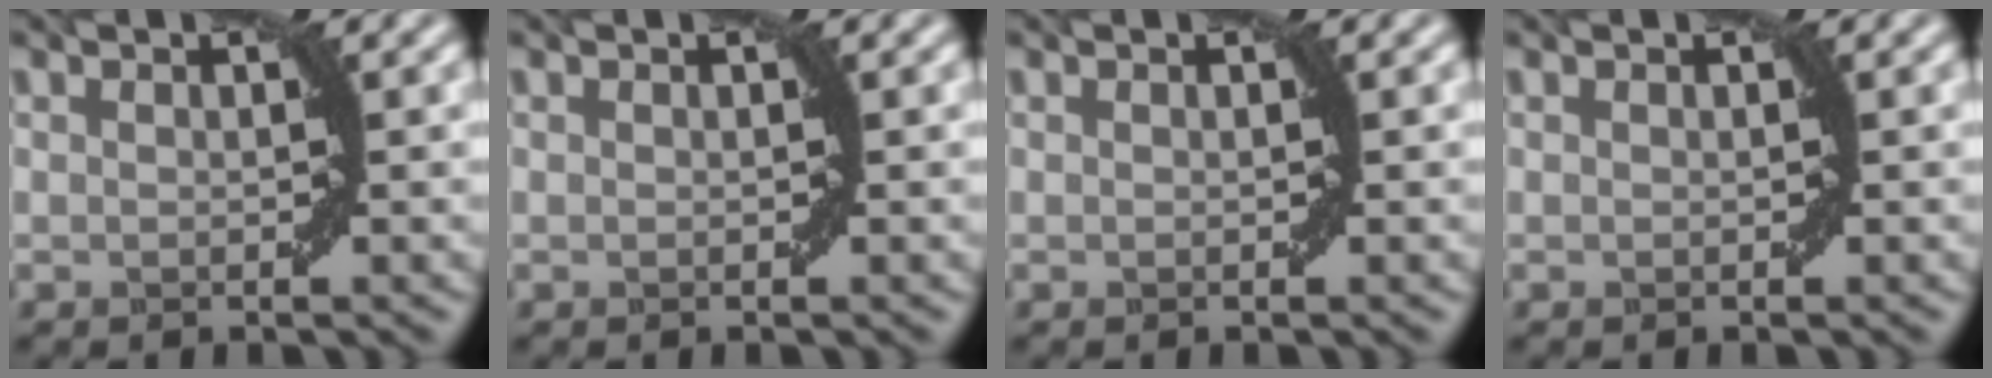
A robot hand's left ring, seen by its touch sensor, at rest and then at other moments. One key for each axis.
{"total": 0.0}
{"total": 0.0}
{"total": 0.0}